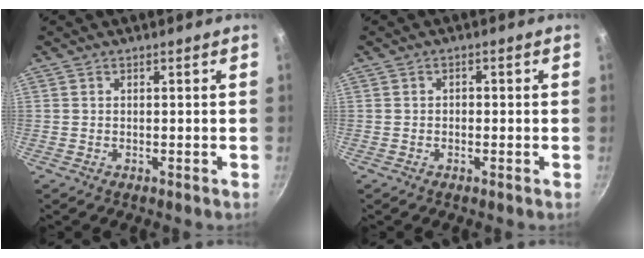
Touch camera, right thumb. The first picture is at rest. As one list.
[{"total": 1.0, "force": [-0.2, 0.8, 0.5], "torque": [0.003, 0.004, -0.009]}]